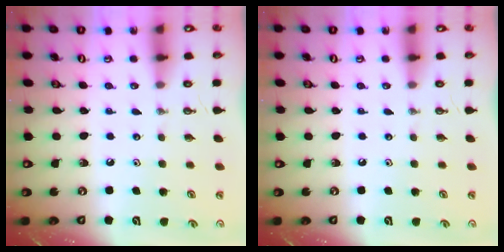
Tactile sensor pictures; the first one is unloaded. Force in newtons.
{"total": 0.0}